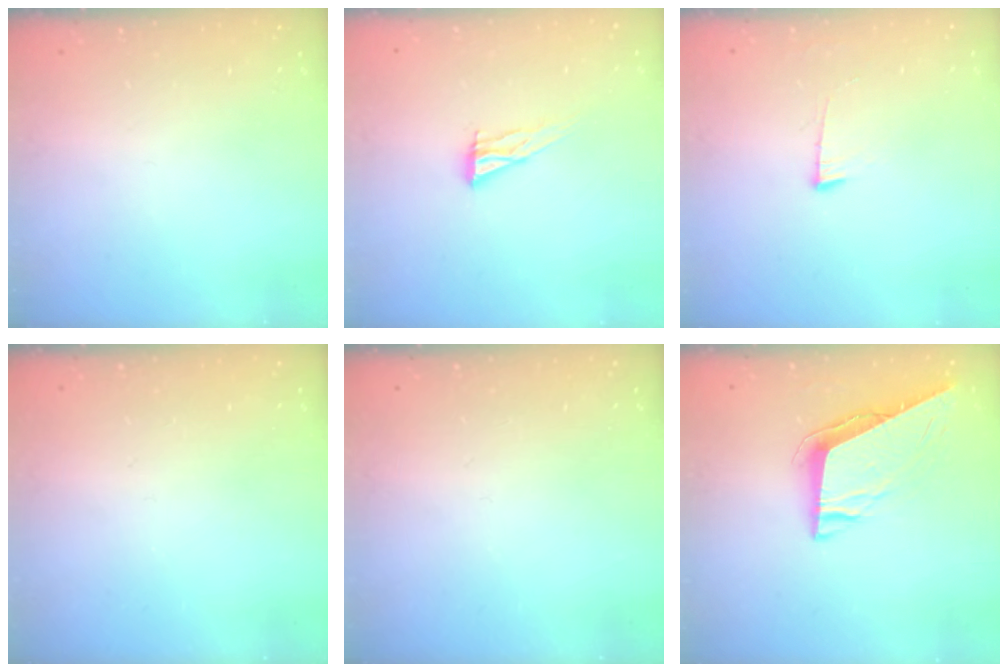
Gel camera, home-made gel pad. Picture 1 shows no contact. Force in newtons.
{"total": 7.5, "press": 7.5, "slide": 0.3}
{"total": 4.3, "press": 4.2, "slide": 0.5}
{"total": 0.0}
{"total": 0.0}
{"total": 9.2, "press": 8.9, "slide": 2.2}